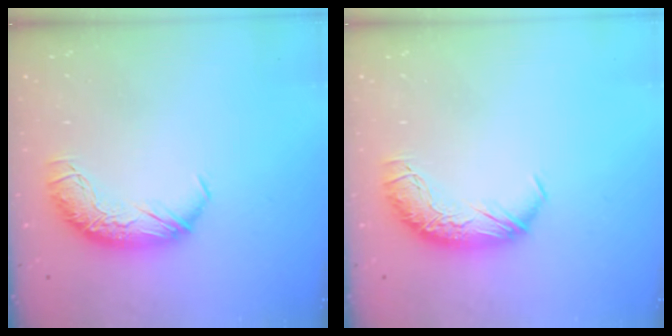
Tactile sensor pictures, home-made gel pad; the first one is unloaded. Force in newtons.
{"total": 0.0}